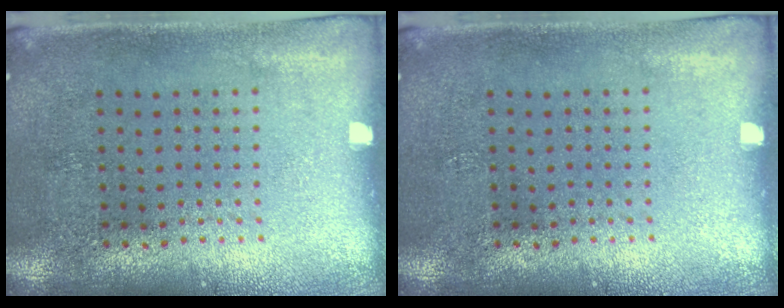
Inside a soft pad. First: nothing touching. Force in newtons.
{"total": 0.0}